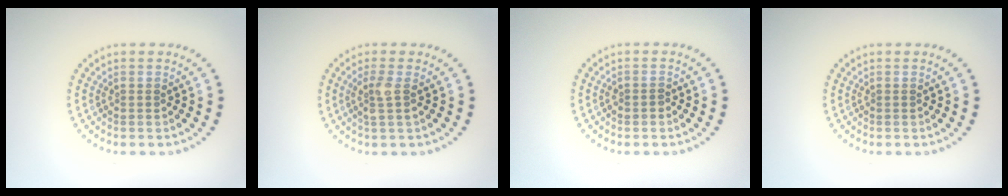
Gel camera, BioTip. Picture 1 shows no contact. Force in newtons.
{"total": 1.8, "press": 1.5, "slide": 1.0}
{"total": 0.8, "press": 0.7, "slide": 0.3}
{"total": 0.0}